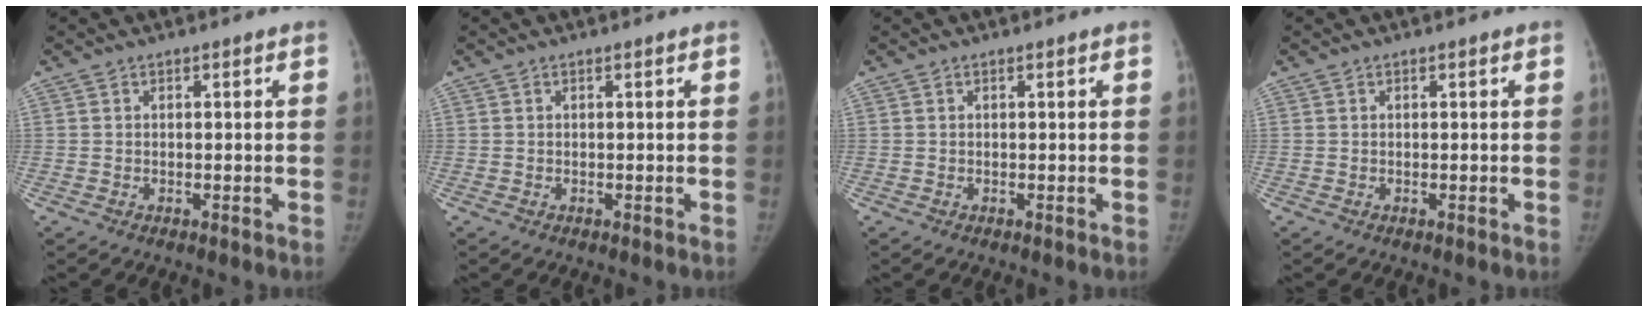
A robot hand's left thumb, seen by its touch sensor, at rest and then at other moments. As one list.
[{"total": 0.0}, {"total": 0.0}, {"total": 0.0}]